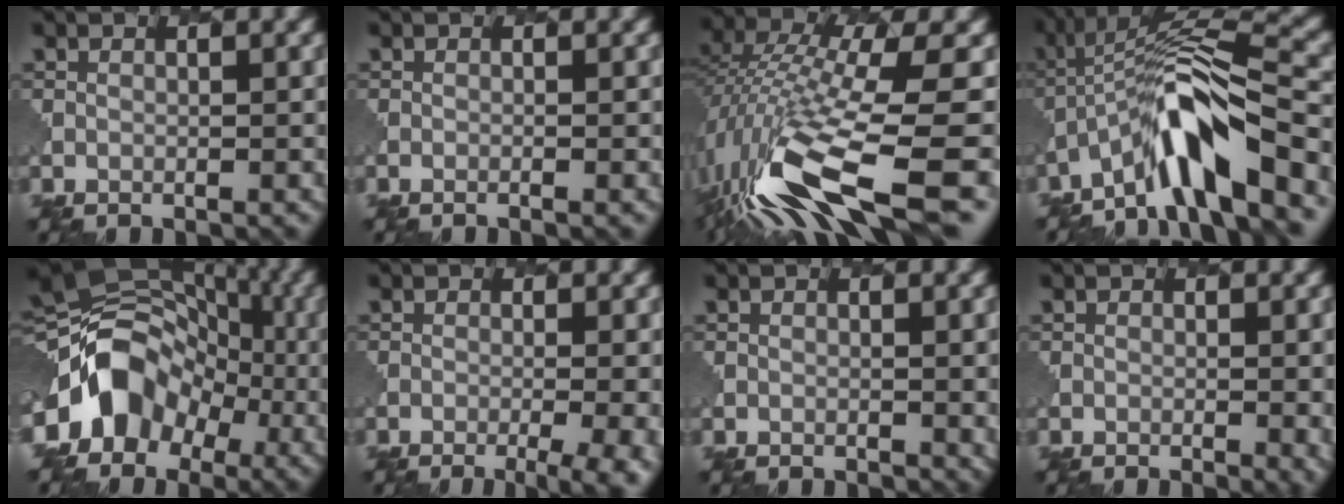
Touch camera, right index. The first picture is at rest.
{"total": 0.7, "force": [-0.2, 0.2, 0.6], "torque": [-0.002, -0.004, -0.009]}
{"total": 14.4, "force": [-6.1, 4.1, 12.4], "torque": [-0.266, -0.006, -0.095]}
{"total": 8.3, "force": [-5.0, 1.7, 6.4], "torque": [-0.110, 0.015, -0.093]}
{"total": 9.0, "force": [-3.1, 7.2, 4.4], "torque": [-0.050, 0.012, -0.065]}
{"total": 7.4, "force": [-2.0, 3.2, 6.4], "torque": [-0.042, 0.003, -0.016]}
{"total": 1.5, "force": [0.2, 0.8, 1.2], "torque": [-0.015, -0.007, 0.008]}
{"total": 2.3, "force": [-0.1, 0.8, 2.1], "torque": [-0.028, -0.009, 0.004]}